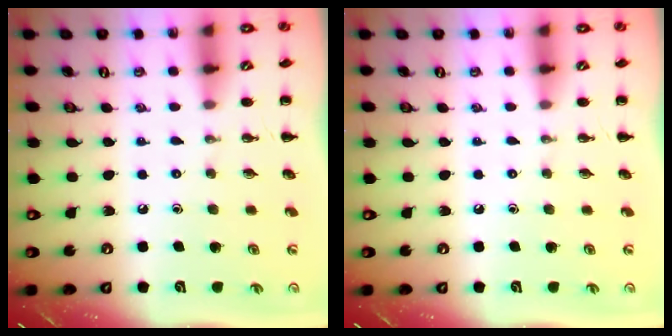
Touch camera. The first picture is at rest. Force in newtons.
{"total": 0.0}